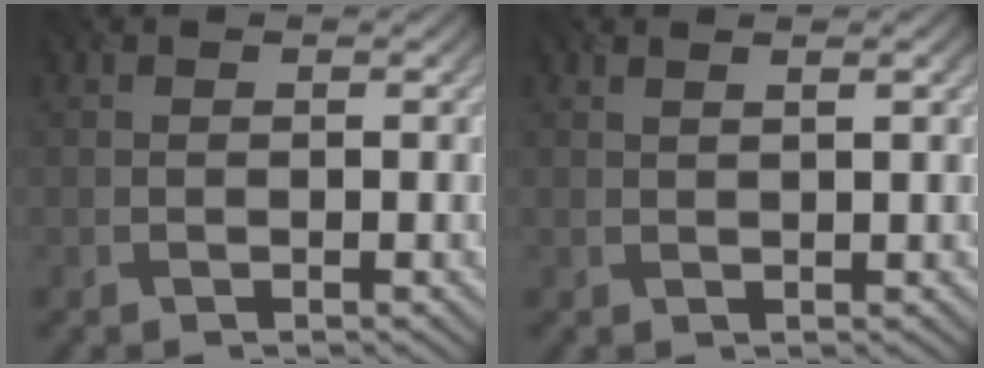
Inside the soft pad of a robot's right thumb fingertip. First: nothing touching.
{"total": 1.7, "force": [0.9, 0.2, 1.5], "torque": [-0.021, 0.007, 0.011]}